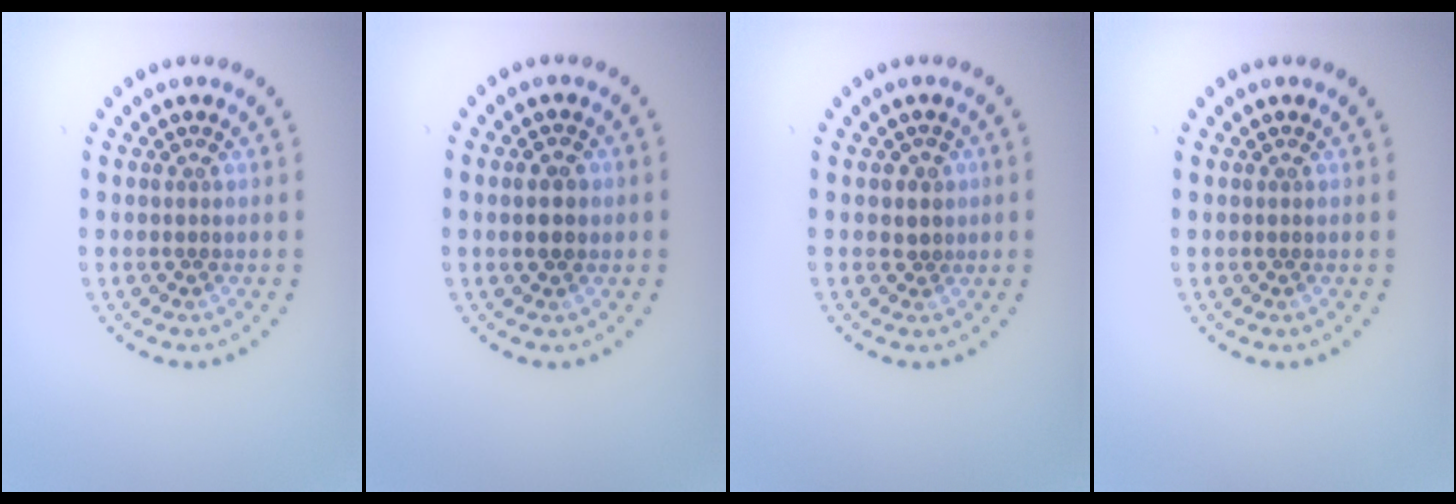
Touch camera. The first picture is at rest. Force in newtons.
{"total": 2.1, "press": 2.1, "slide": 0.3}
{"total": 1.0, "press": 0.8, "slide": 0.6}
{"total": 0.0}